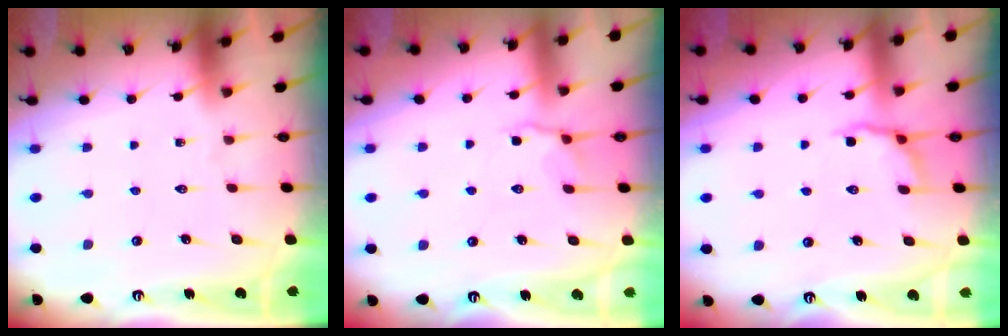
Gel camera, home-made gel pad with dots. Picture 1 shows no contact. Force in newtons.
{"total": 4.8, "press": 4.3, "slide": 2.1}
{"total": 4.2, "press": 3.5, "slide": 2.2}